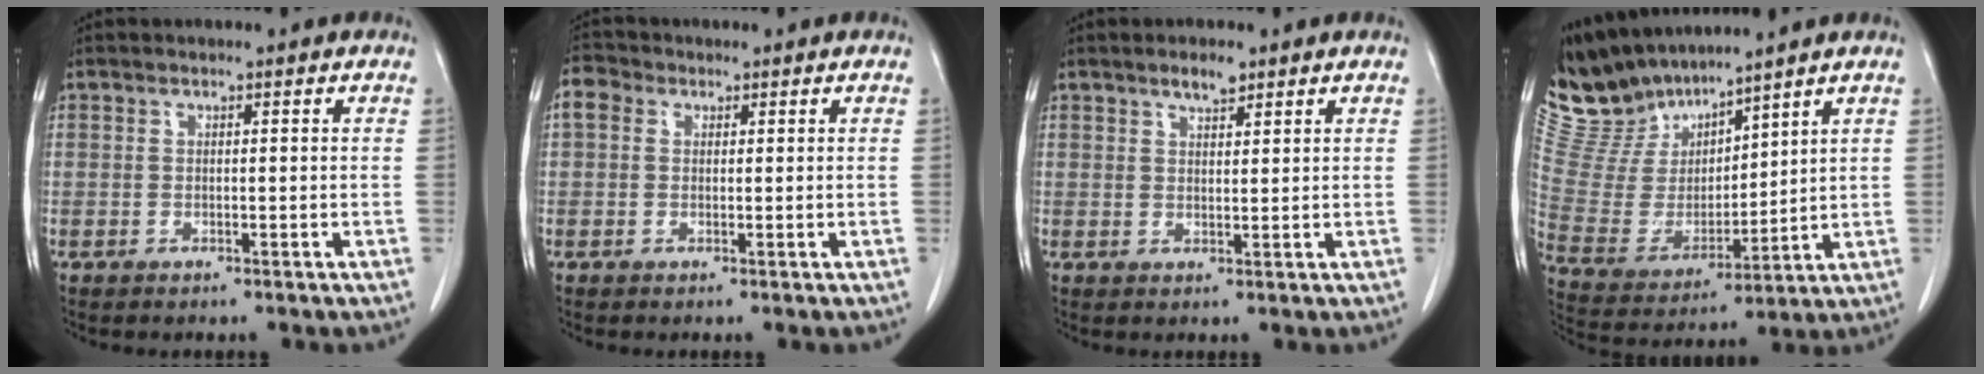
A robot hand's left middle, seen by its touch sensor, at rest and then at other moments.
{"total": 2.8, "force": [1.0, 2.3, 1.3], "torque": [-0.031, 0.018, 0.017]}
{"total": 2.6, "force": [2.0, 0.8, 1.6], "torque": [-0.029, 0.001, 0.034]}
{"total": 12.8, "force": [12.2, 3.3, 2.4], "torque": [-0.075, 0.006, 0.262]}